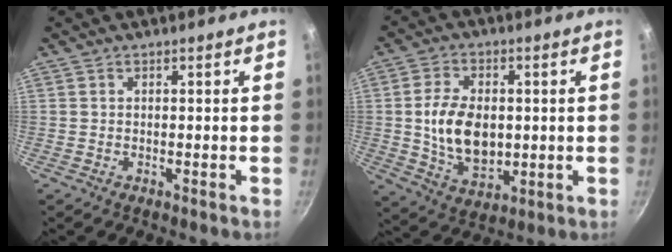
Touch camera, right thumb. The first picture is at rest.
{"total": 12.6, "force": [0.3, 8.2, 9.6], "torque": [-0.152, -0.008, 0.012]}